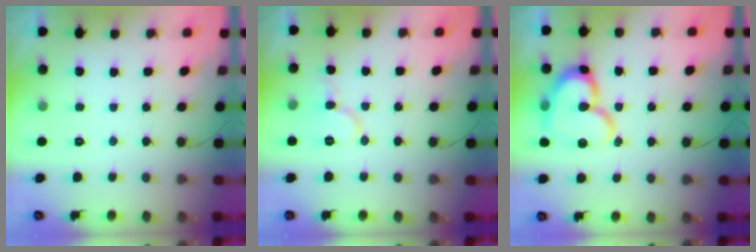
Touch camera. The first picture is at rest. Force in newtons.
{"total": 8.8, "press": 8.7, "slide": 0.7}
{"total": 16.3, "press": 16.2, "slide": 2.0}